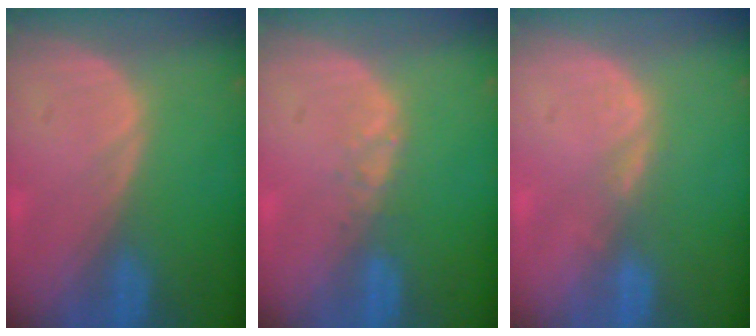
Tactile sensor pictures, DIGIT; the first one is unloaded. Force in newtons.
{"total": 1.4, "press": 1.4, "slide": 0.2}
{"total": 1.9, "press": 1.5, "slide": 1.1}